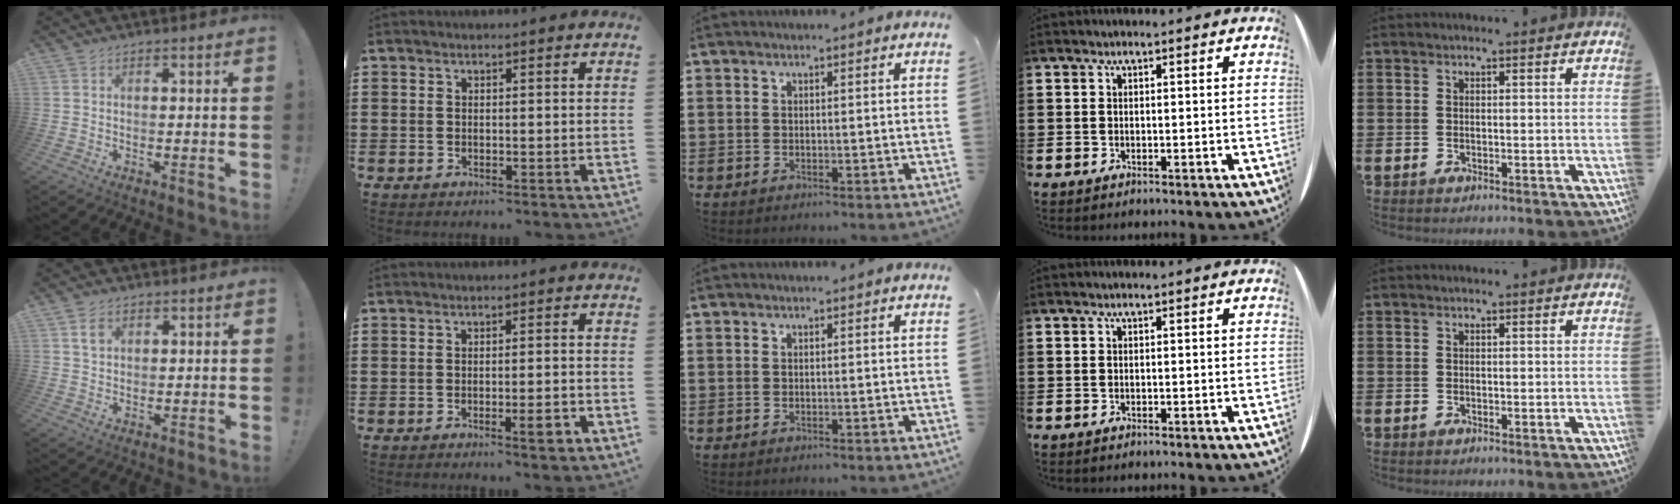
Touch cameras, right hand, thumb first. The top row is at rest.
{"thumb": {"total": 3.6, "force": [2.0, 2.3, 2.0], "torque": [-0.018, -0.005, 0.033]}, "index": {"total": 3.0, "force": [-1.6, 0.5, 2.5], "torque": [-0.039, -0.002, -0.027]}}